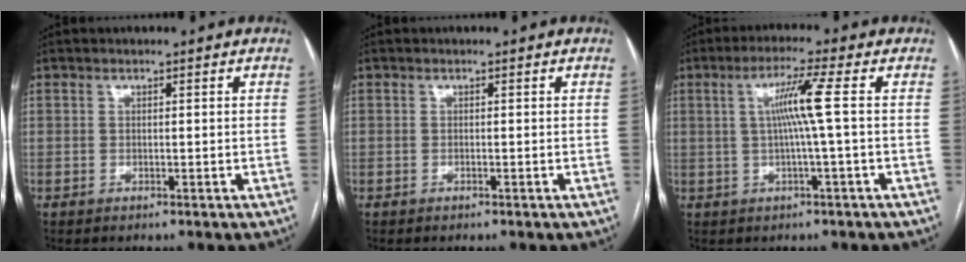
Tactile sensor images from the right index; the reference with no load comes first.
{"total": 0.0}
{"total": 6.2, "force": [0.6, -1.3, 6.0], "torque": [-0.112, 0.007, 0.016]}